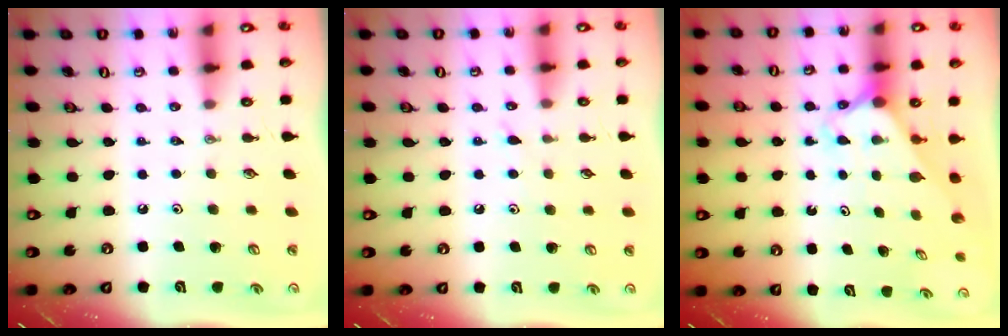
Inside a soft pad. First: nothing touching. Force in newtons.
{"total": 6.3, "press": 6.2, "slide": 0.7}
{"total": 2.2, "press": 2.2, "slide": 0.2}